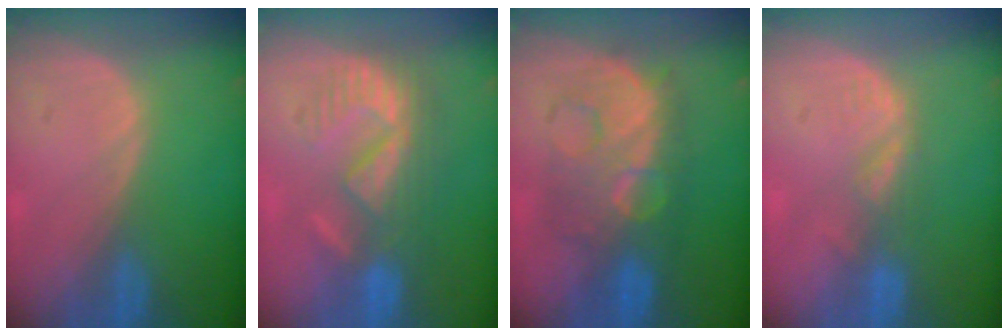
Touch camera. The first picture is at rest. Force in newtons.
{"total": 8.9, "press": 8.1, "slide": 3.6}
{"total": 9.4, "press": 9.3, "slide": 0.5}
{"total": 3.2, "press": 2.6, "slide": 1.9}